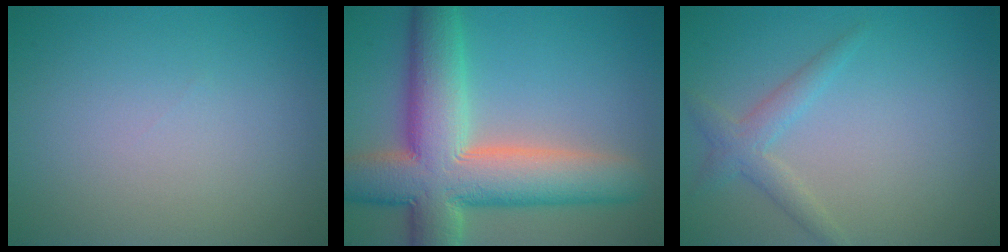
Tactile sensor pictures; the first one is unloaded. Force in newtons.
{"total": 12.0, "press": 12.0, "slide": 1.0}
{"total": 2.2, "press": 2.1, "slide": 0.1}